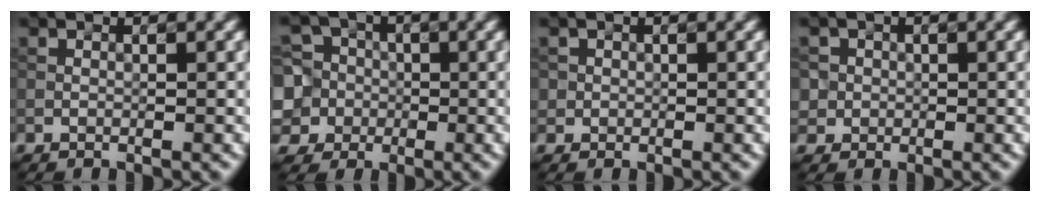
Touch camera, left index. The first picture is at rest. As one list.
[{"total": 9.8, "force": [-1.8, 9.0, 3.3], "torque": [-0.090, 0.013, -0.058]}, {"total": 0.8, "force": [0.0, 0.8, 0.0], "torque": [0.008, -0.004, -0.001]}, {"total": 2.3, "force": [0.3, 2.2, 0.4], "torque": [0.002, 0.002, 0.011]}]